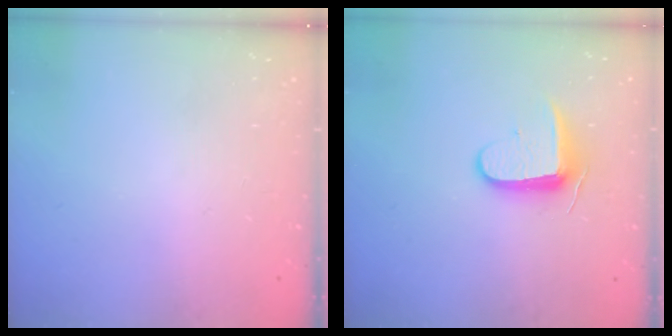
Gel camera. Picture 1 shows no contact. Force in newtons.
{"total": 8.9, "press": 8.9, "slide": 0.9}